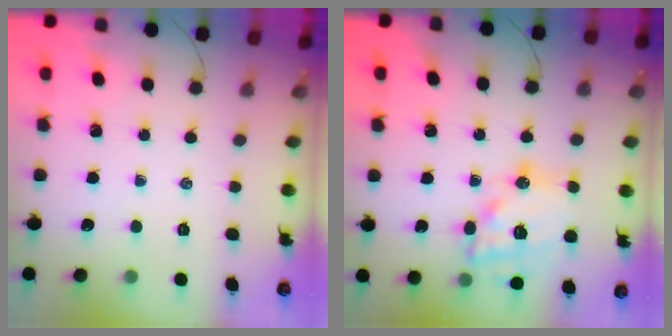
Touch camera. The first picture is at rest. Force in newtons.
{"total": 17.5, "press": 17.2, "slide": 3.0}